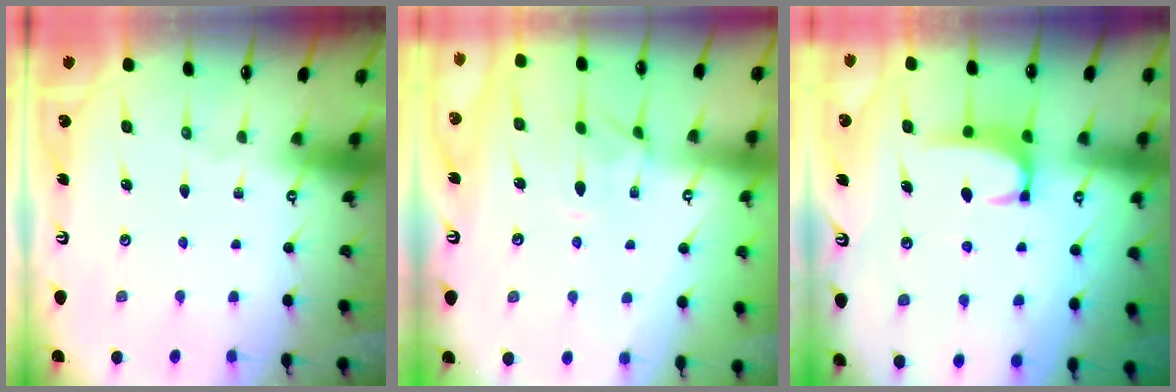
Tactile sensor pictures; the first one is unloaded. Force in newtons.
{"total": 1.3, "press": 0.9, "slide": 0.9}
{"total": 1.8, "press": 1.7, "slide": 0.6}